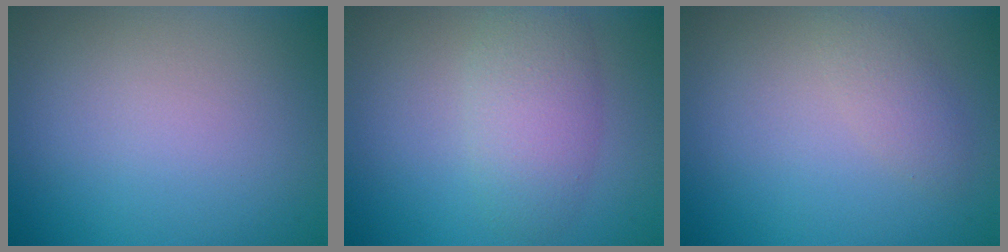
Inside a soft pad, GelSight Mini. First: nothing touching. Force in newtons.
{"total": 3.8, "press": 3.8, "slide": 0.1}
{"total": 1.7, "press": 1.7, "slide": 0.1}